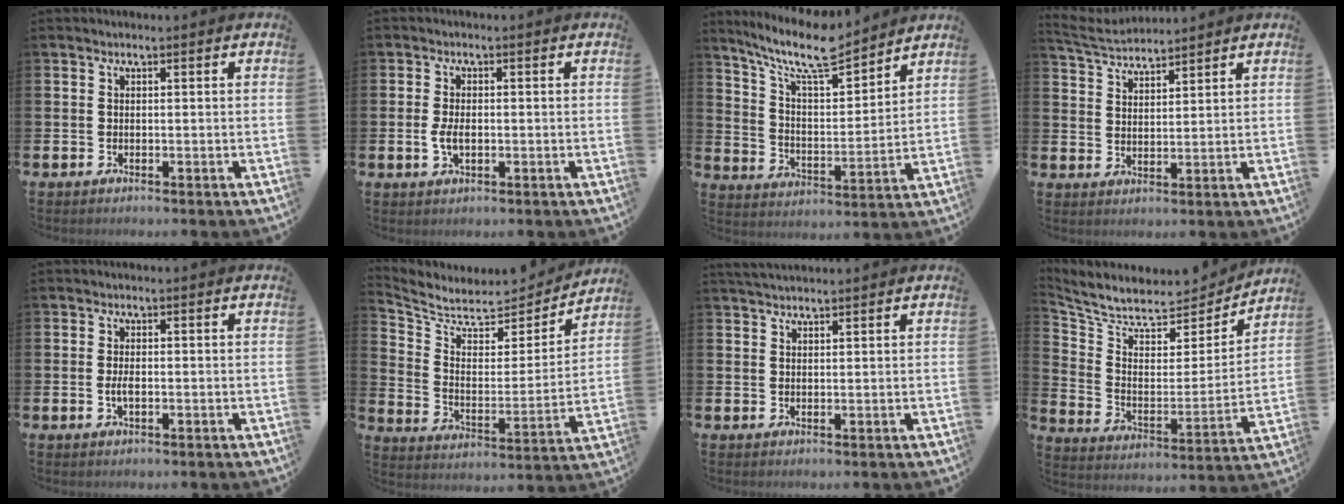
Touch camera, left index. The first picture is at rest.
{"total": 2.8, "force": [-0.3, 1.6, 2.2], "torque": [-0.042, 0.005, -0.006]}
{"total": 10.5, "force": [9.1, 2.0, 4.7], "torque": [-0.120, -0.052, 0.160]}
{"total": 4.5, "force": [4.4, 0.7, 0.6], "torque": [-0.034, -0.021, 0.080]}
{"total": 1.8, "force": [-0.2, 0.7, 1.6], "torque": [-0.030, 0.000, -0.004]}
{"total": 6.2, "force": [5.6, 2.7, 1.0], "torque": [-0.065, -0.050, 0.091]}
{"total": 2.3, "force": [2.2, 0.4, 0.4], "torque": [-0.011, -0.003, 0.041]}
{"total": 7.2, "force": [6.5, 2.5, 1.6], "torque": [-0.075, -0.052, 0.112]}